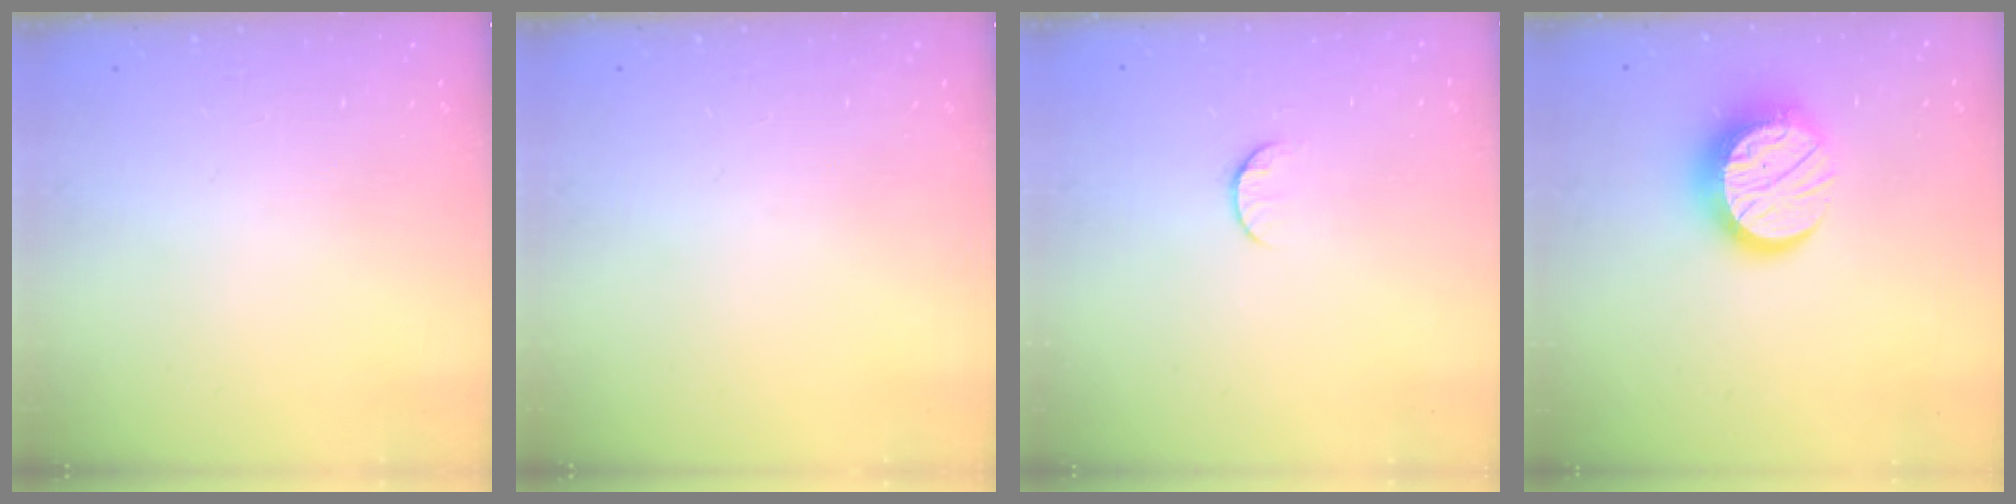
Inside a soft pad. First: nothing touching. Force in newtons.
{"total": 0.0}
{"total": 5.7, "press": 5.7, "slide": 0.5}
{"total": 12.8, "press": 12.8, "slide": 1.1}